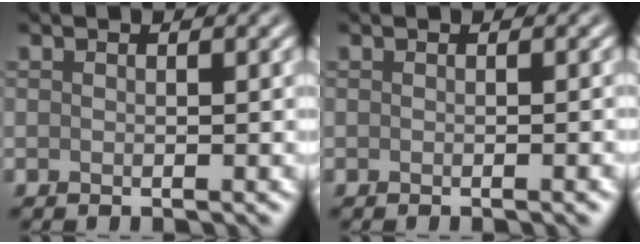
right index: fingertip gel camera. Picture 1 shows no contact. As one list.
[{"total": 1.3, "force": [-0.3, 0.3, 1.2], "torque": [-0.008, 0.001, -0.007]}]